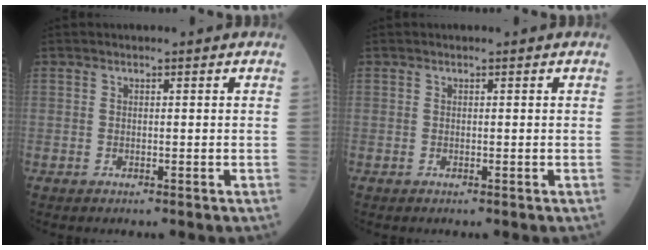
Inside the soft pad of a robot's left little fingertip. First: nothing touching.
{"total": 0.0}